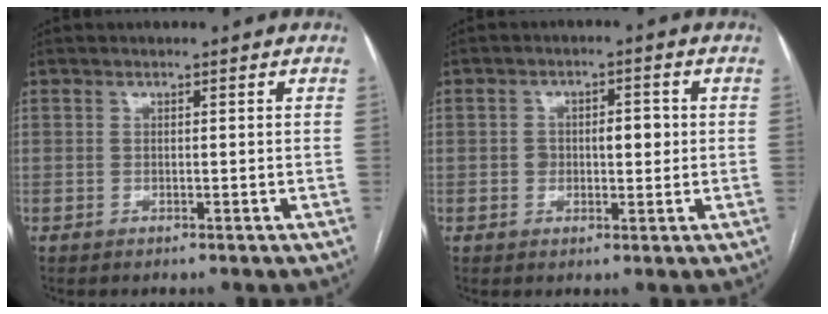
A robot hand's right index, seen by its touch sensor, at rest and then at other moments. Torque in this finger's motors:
{"motor_torque": [0.58, 0.34, 0.08, 0.04]}